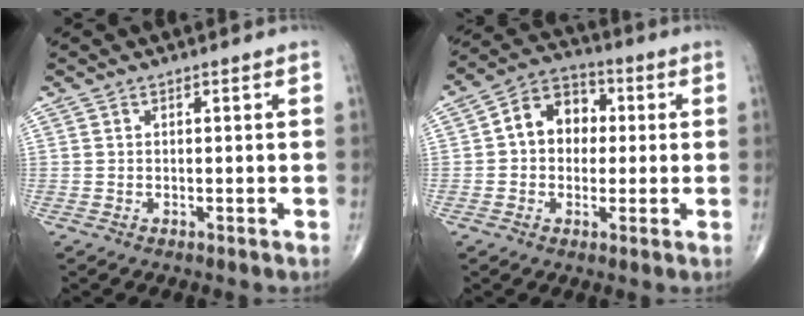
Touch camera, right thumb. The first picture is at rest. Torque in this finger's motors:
{"motor_torque": [-0.24, 0.57, 0.57, 0.41, 0.08]}